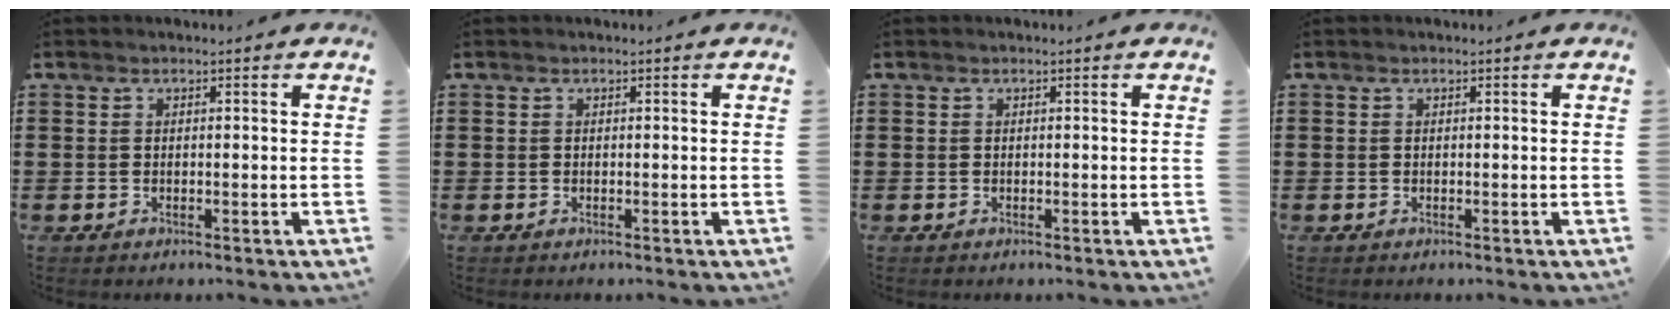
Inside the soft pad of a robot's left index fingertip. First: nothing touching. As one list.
[{"total": 0.0}, {"total": 0.0}, {"total": 0.0}]